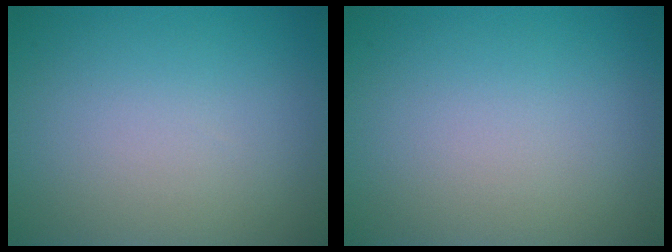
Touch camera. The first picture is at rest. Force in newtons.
{"total": 0.0}